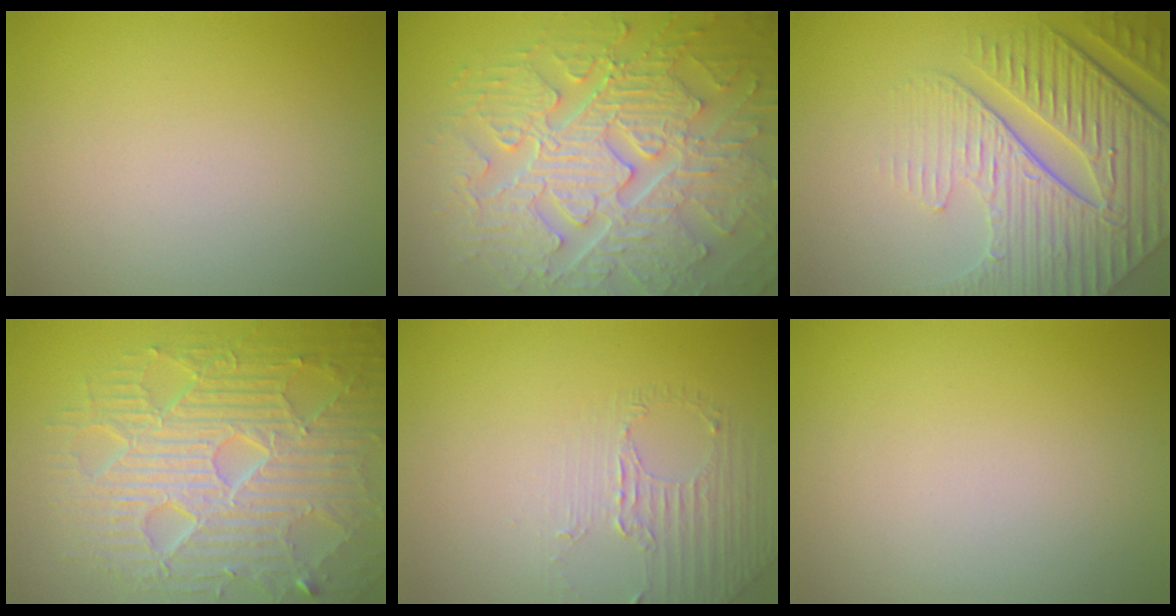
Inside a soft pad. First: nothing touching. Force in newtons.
{"total": 9.2, "press": 6.7, "slide": 6.3}
{"total": 8.9, "press": 6.1, "slide": 6.5}
{"total": 10.4, "press": 6.7, "slide": 8.0}
{"total": 1.4, "press": 0.8, "slide": 1.1}
{"total": 0.0}